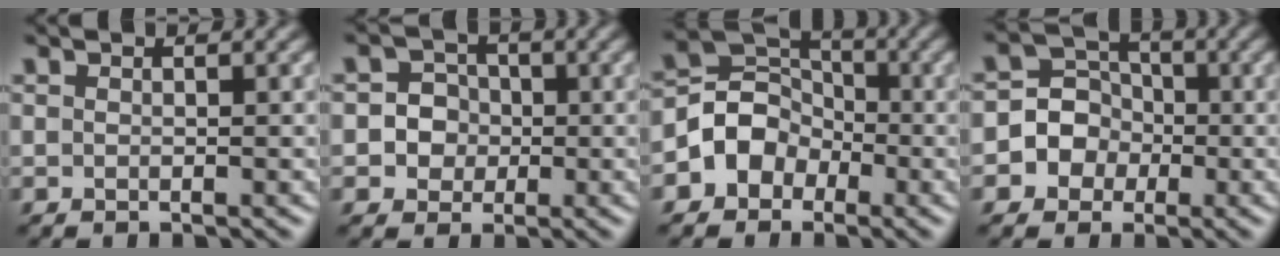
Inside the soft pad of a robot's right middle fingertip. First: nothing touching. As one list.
[{"total": 3.4, "force": [-0.1, 3.2, 1.2], "torque": [0.005, 0.009, -0.021]}, {"total": 4.5, "force": [-1.8, 3.8, 1.6], "torque": [-0.006, 0.011, -0.048]}, {"total": 5.8, "force": [-1.5, 5.4, 1.3], "torque": [-0.008, 0.020, -0.048]}]